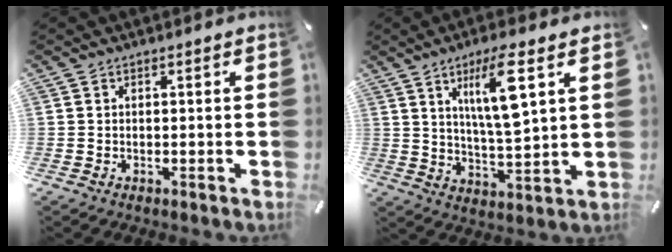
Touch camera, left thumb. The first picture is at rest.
{"total": 11.8, "force": [5.1, 2.4, 10.4], "torque": [-0.184, -0.014, 0.078]}